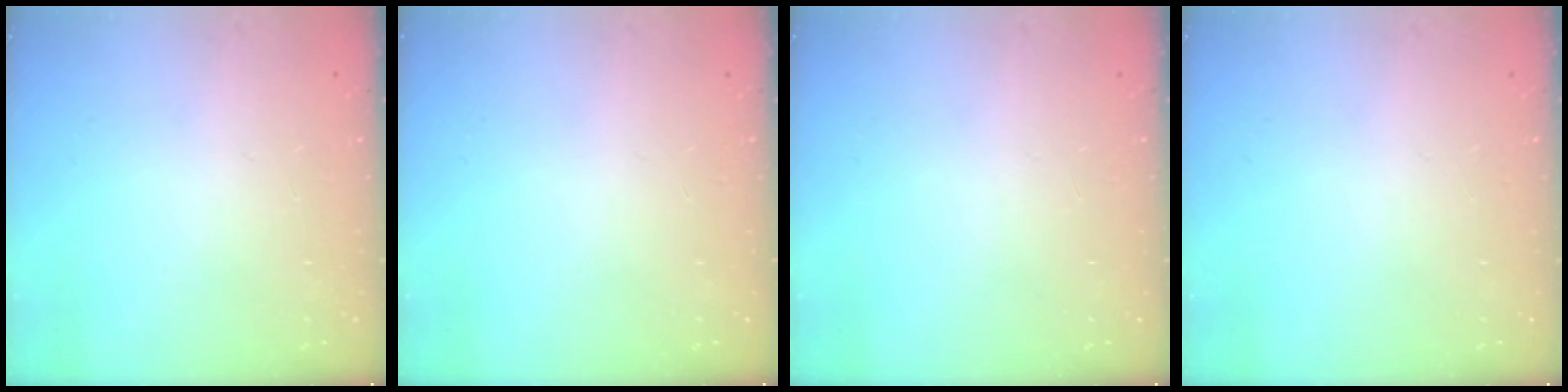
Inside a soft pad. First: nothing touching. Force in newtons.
{"total": 0.0}
{"total": 0.0}
{"total": 0.0}